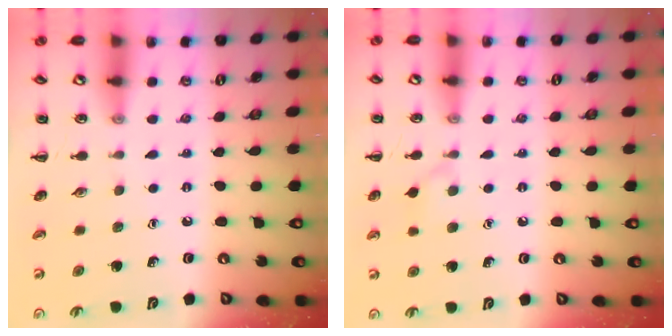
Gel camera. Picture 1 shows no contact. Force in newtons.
{"total": 4.5, "press": 4.2, "slide": 1.6}